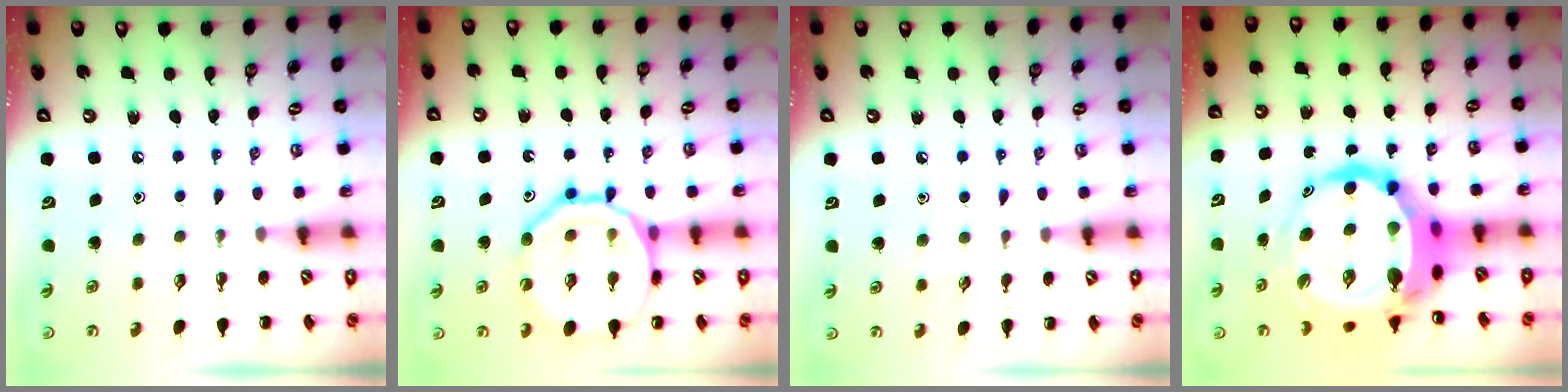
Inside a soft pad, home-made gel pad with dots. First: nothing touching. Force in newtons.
{"total": 18.4, "press": 18.2, "slide": 2.2}
{"total": 4.2, "press": 4.0, "slide": 1.3}
{"total": 12.8, "press": 12.3, "slide": 3.6}